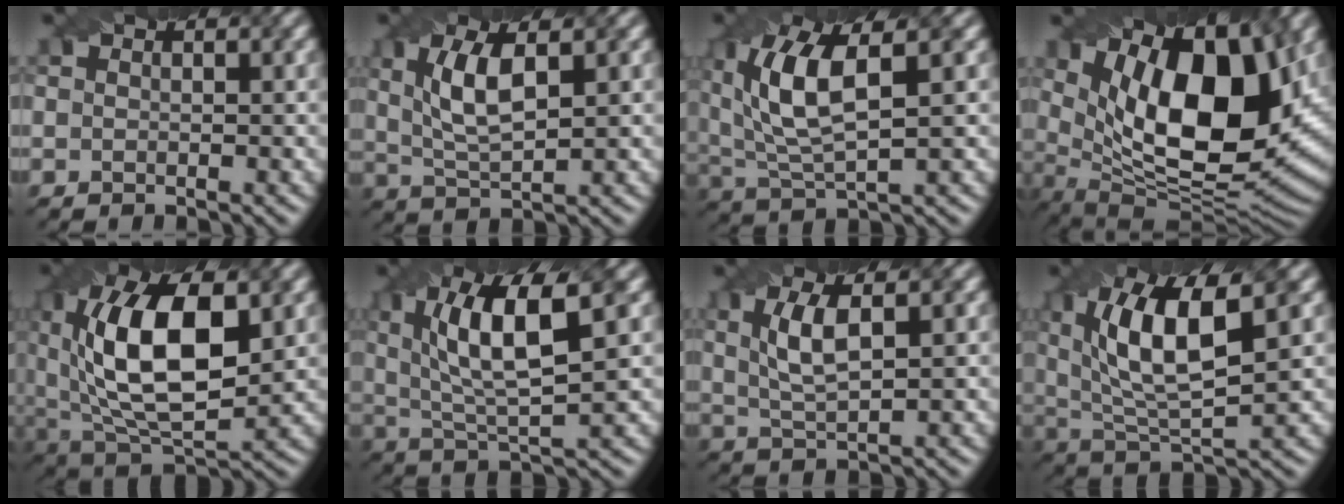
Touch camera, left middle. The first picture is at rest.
{"total": 4.9, "force": [0.9, 1.6, 4.5], "torque": [-0.093, 0.007, 0.034]}
{"total": 7.9, "force": [1.9, 3.1, 7.0], "torque": [-0.156, 0.012, 0.046]}
{"total": 15.6, "force": [4.0, 7.3, 13.2], "torque": [-0.199, 0.003, 0.074]}
{"total": 12.8, "force": [1.8, 6.7, 10.8], "torque": [-0.192, 0.008, 0.043]}
{"total": 8.8, "force": [2.4, 2.5, 8.1], "torque": [-0.145, 0.011, 0.055]}
{"total": 3.9, "force": [0.7, 1.1, 3.7], "torque": [-0.080, 0.007, 0.030]}
{"total": 9.6, "force": [2.6, 3.4, 8.5], "torque": [-0.160, 0.008, 0.057]}